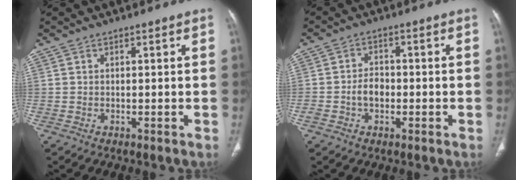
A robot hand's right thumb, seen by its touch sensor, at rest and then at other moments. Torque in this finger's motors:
{"motor_torque": [0.84, 0.96, 0.88, -0.19, 0.03]}